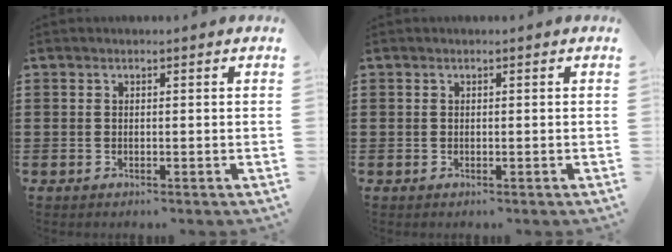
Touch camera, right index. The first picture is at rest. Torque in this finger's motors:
{"motor_torque": [-0.42, 0.02, 0.00, -0.01]}